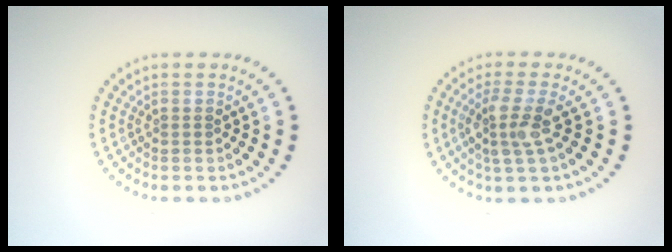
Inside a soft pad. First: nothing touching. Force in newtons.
{"total": 3.1, "press": 2.7, "slide": 1.5}